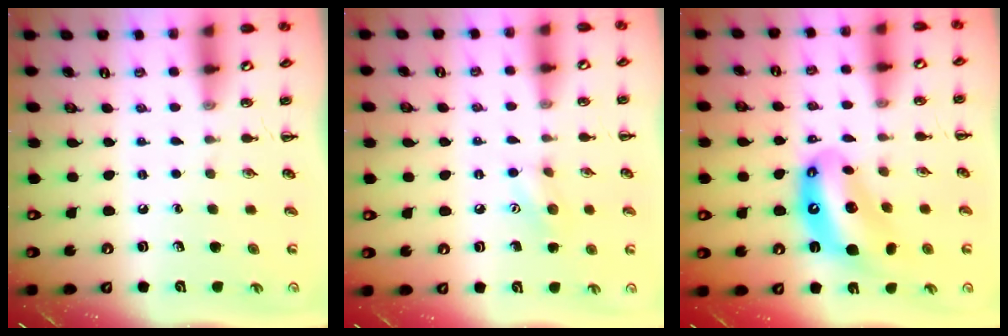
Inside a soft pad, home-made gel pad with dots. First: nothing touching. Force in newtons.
{"total": 7.7, "press": 7.5, "slide": 1.5}
{"total": 12.1, "press": 11.7, "slide": 3.1}